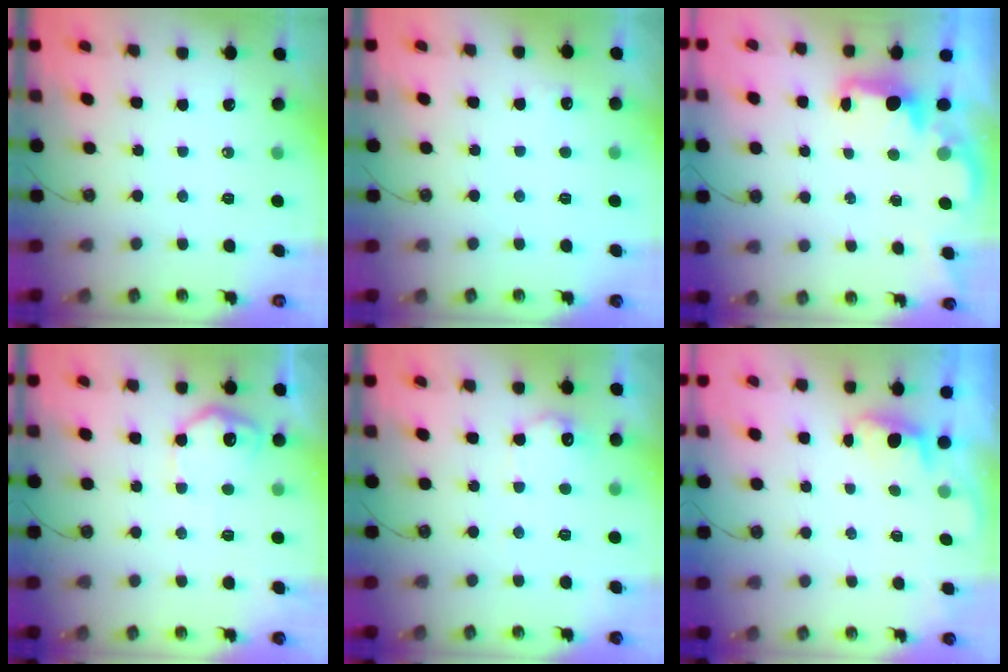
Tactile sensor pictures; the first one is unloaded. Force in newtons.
{"total": 2.7, "press": 2.5, "slide": 1.0}
{"total": 2.0, "press": 1.9, "slide": 0.7}
{"total": 11.2, "press": 11.2, "slide": 0.6}
{"total": 10.8, "press": 10.8, "slide": 0.4}
{"total": 0.7, "press": 0.1, "slide": 0.7}